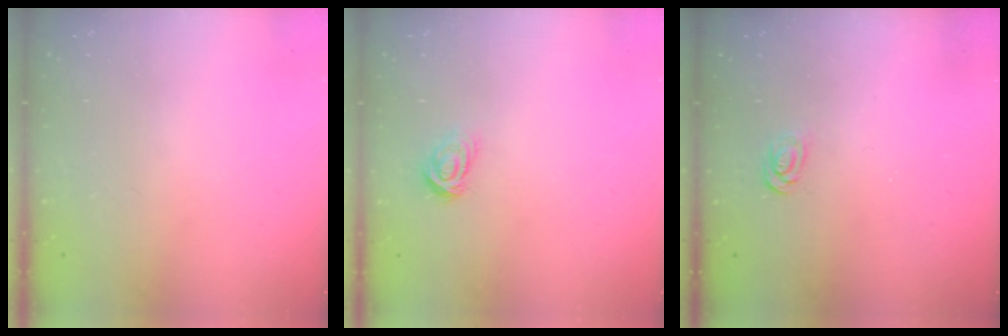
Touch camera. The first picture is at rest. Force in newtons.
{"total": 3.6, "press": 3.6, "slide": 0.4}
{"total": 2.5, "press": 2.5, "slide": 0.3}